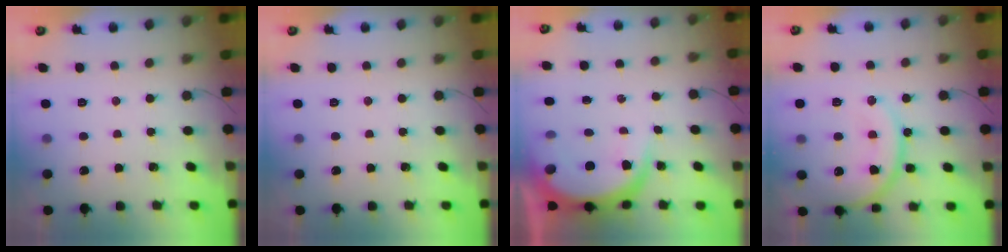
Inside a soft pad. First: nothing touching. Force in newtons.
{"total": 0.0}
{"total": 9.1, "press": 9.1, "slide": 1.1}
{"total": 15.8, "press": 15.6, "slide": 2.1}